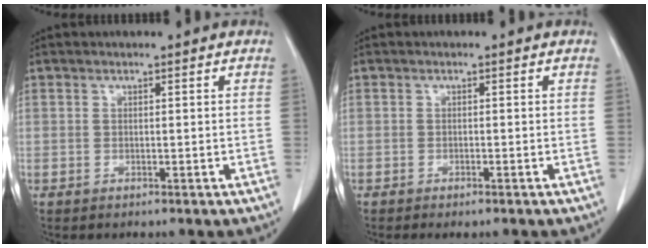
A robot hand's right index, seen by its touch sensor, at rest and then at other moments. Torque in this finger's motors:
{"motor_torque": [0.08, -0.04, 0.08, 0.01]}